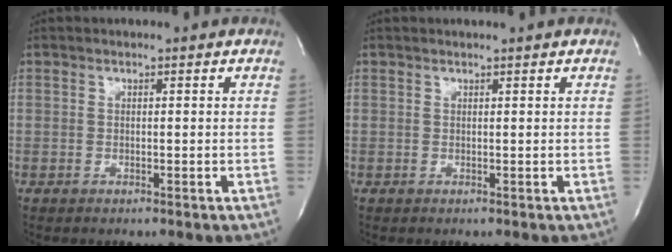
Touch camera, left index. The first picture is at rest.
{"total": 1.0, "force": [0.9, -0.3, 0.4], "torque": [-0.007, 0.001, 0.017]}